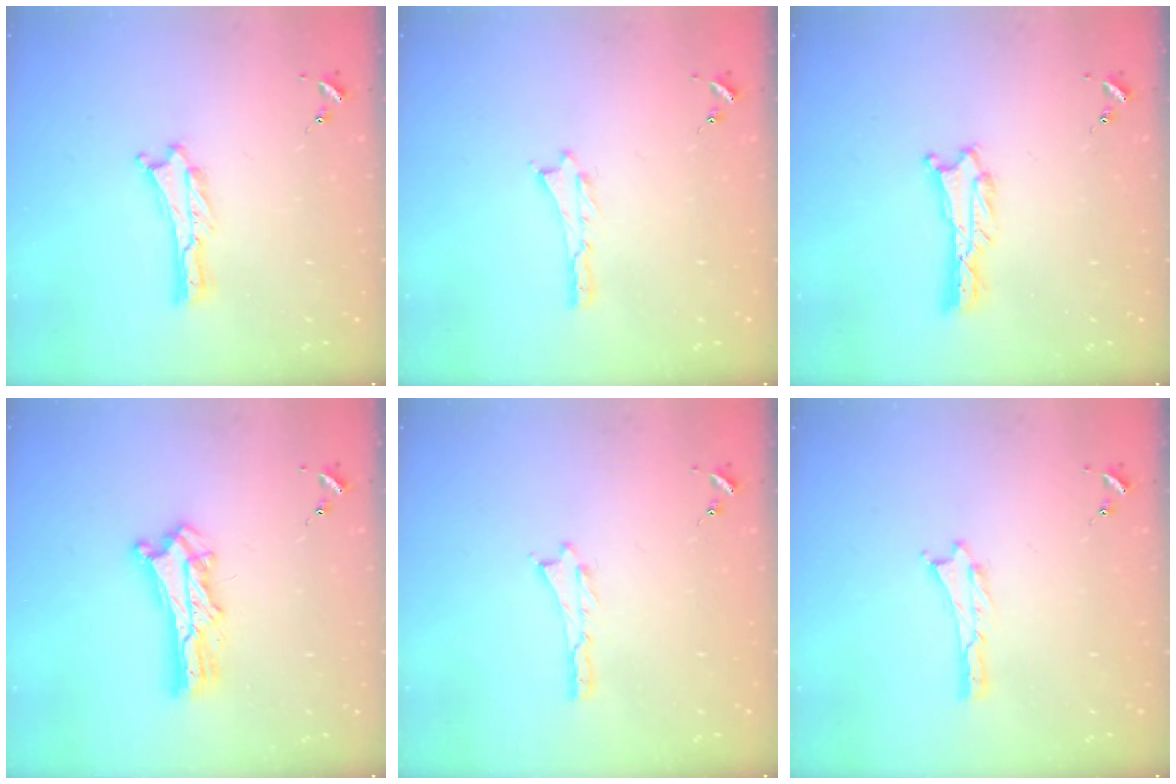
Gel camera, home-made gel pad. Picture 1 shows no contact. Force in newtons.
{"total": 0.0}
{"total": 0.9, "press": 0.9, "slide": 0.1}
{"total": 7.2, "press": 7.1, "slide": 0.6}
{"total": 0.0}
{"total": 0.0}